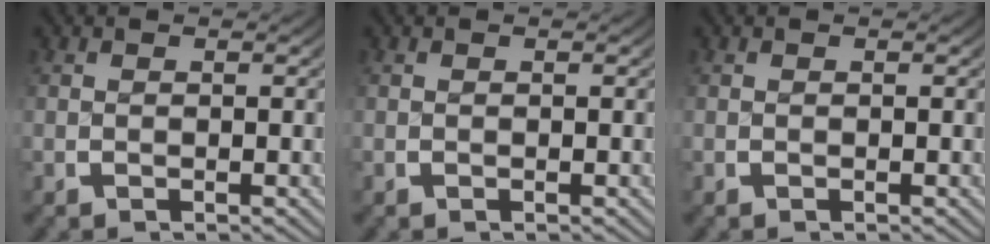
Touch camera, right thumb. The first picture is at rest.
{"total": 0.0}
{"total": 0.0}